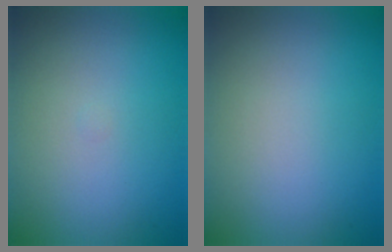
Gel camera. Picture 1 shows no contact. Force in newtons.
{"total": 0.0}